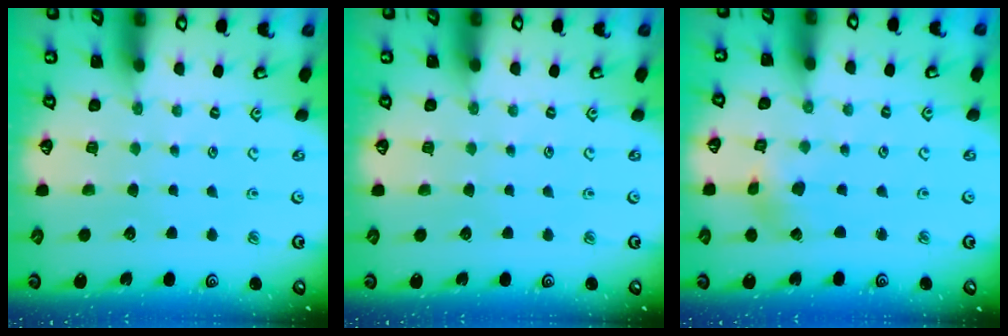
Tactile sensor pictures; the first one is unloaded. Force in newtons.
{"total": 0.0}
{"total": 1.4, "press": 1.3, "slide": 0.3}